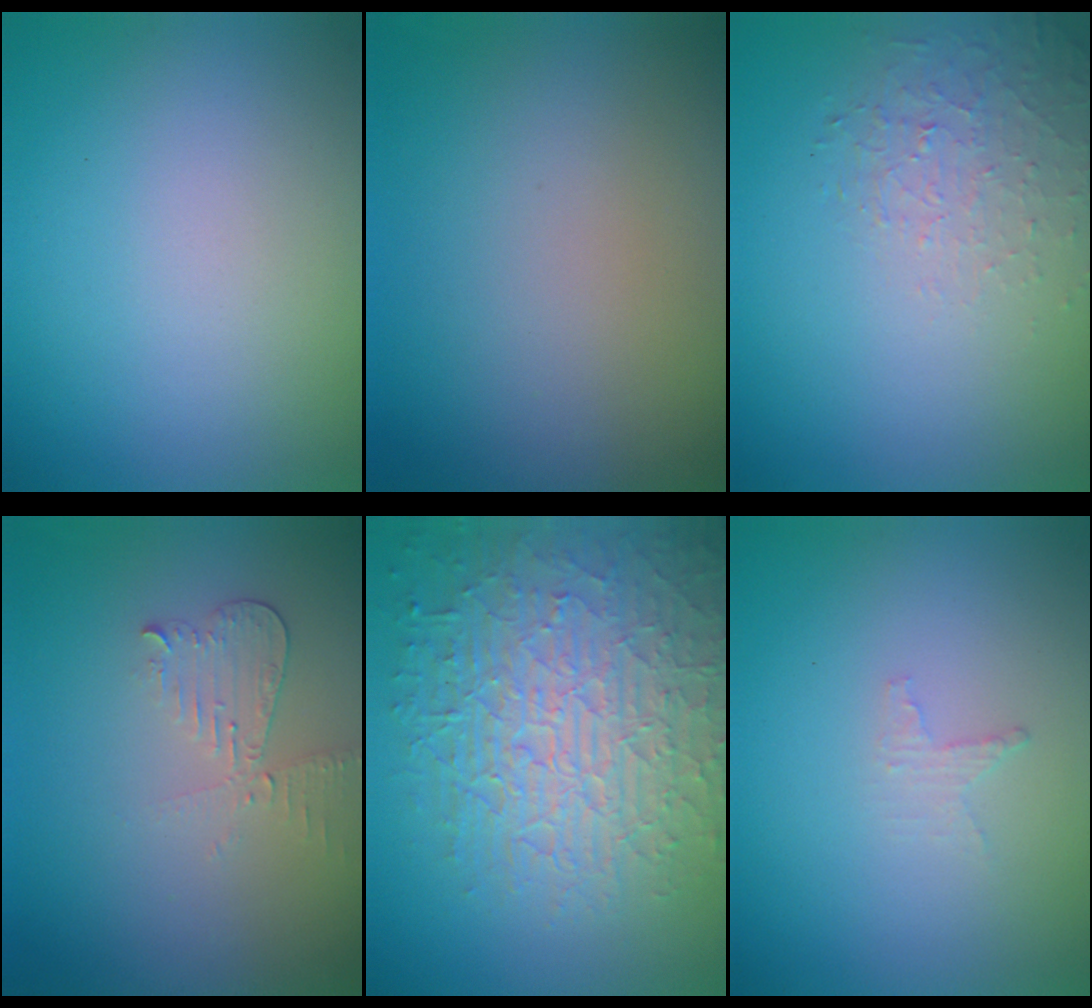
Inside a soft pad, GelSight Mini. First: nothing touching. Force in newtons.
{"total": 0.0}
{"total": 1.4, "press": 0.6, "slide": 1.3}
{"total": 2.1, "press": 2.1, "slide": 0.1}
{"total": 8.9, "press": 6.2, "slide": 6.4}
{"total": 0.9, "press": 0.8, "slide": 0.3}